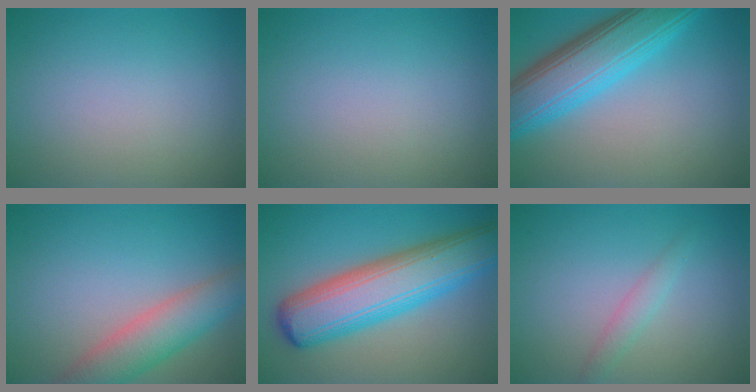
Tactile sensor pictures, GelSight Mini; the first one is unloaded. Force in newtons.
{"total": 0.0}
{"total": 8.8, "press": 8.8, "slide": 0.3}
{"total": 5.4, "press": 5.3, "slide": 0.6}
{"total": 9.8, "press": 9.8, "slide": 0.5}
{"total": 1.4, "press": 1.4, "slide": 0.1}